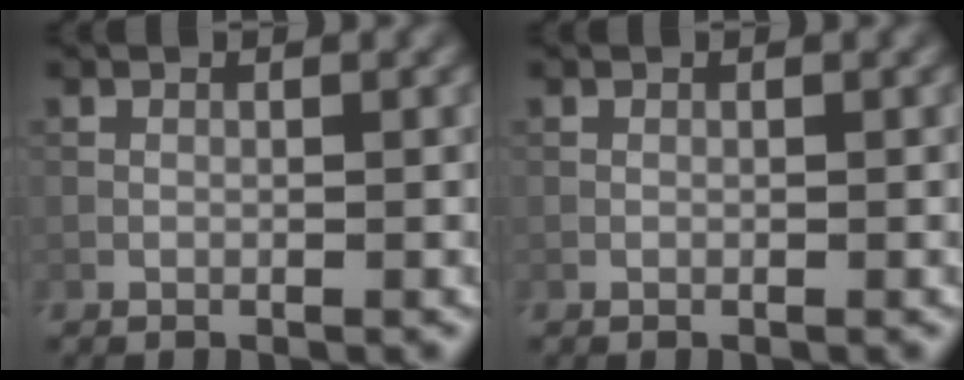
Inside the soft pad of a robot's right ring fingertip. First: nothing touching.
{"total": 0.0}